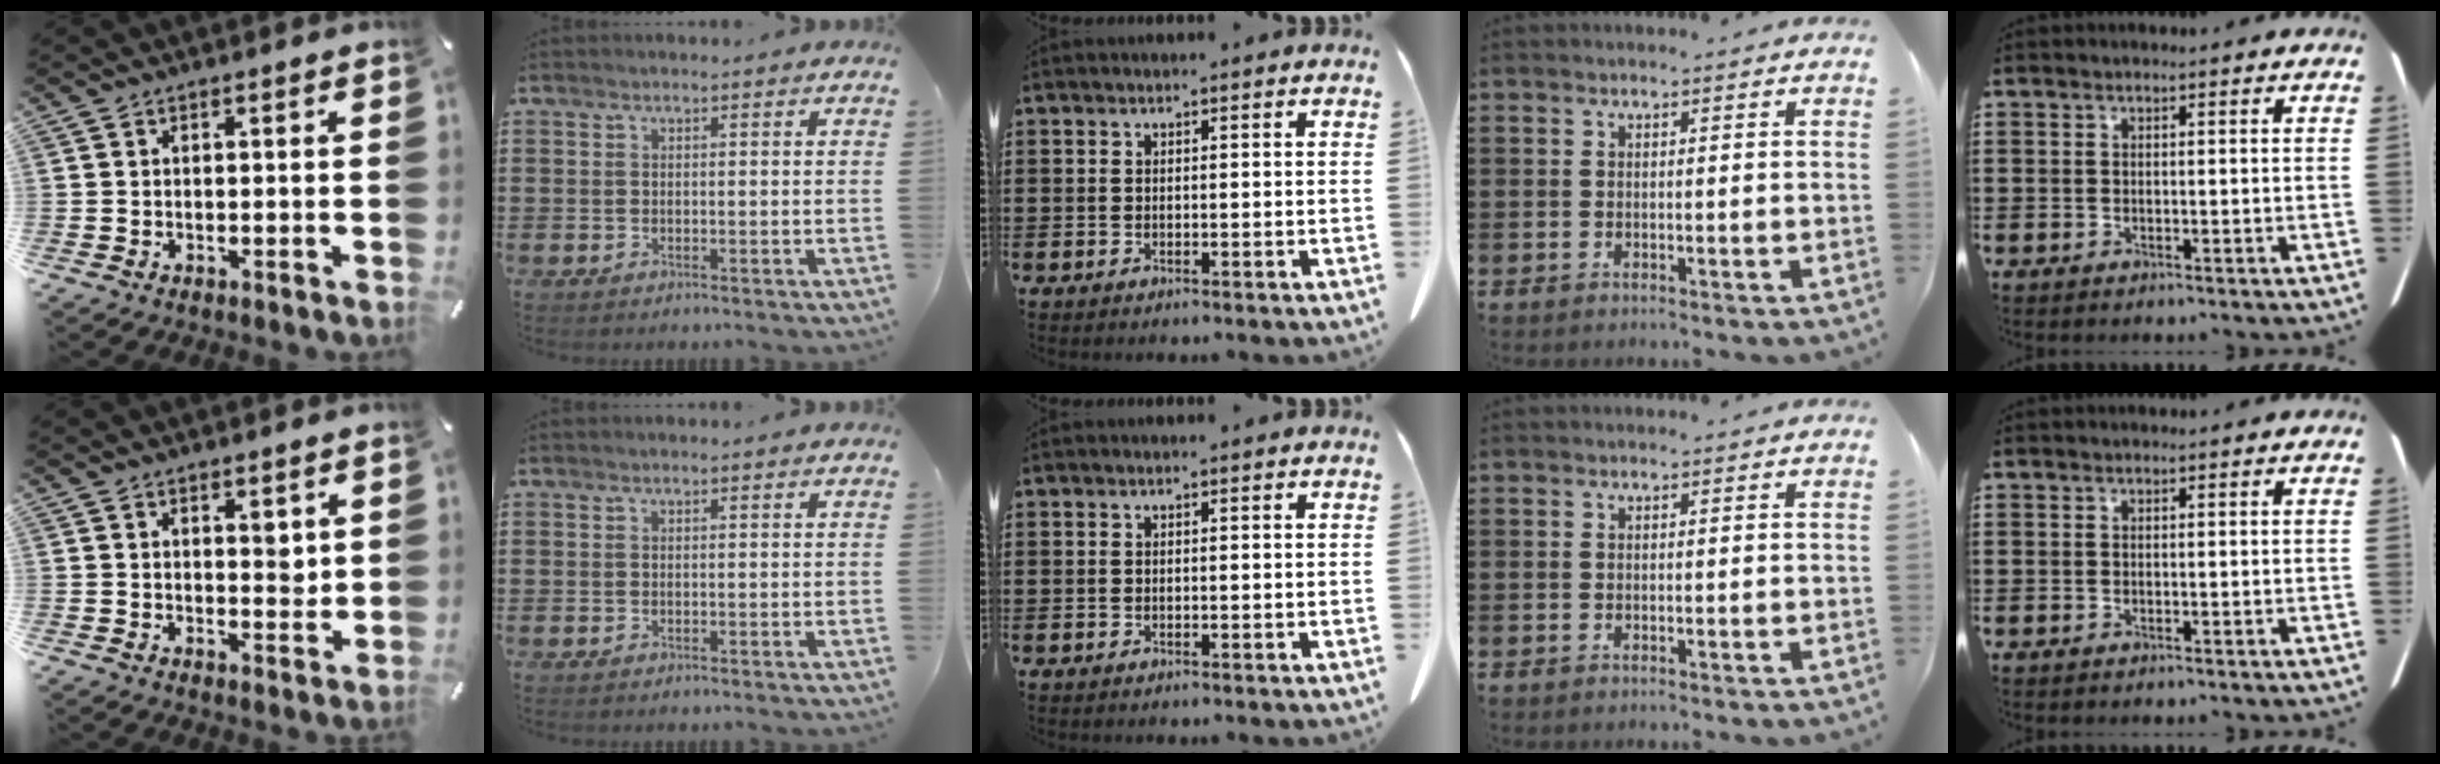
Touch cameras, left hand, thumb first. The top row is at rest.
{"thumb": {"total": 3.5, "force": [1.8, 2.0, 2.3], "torque": [-0.009, -0.017, 0.023]}}